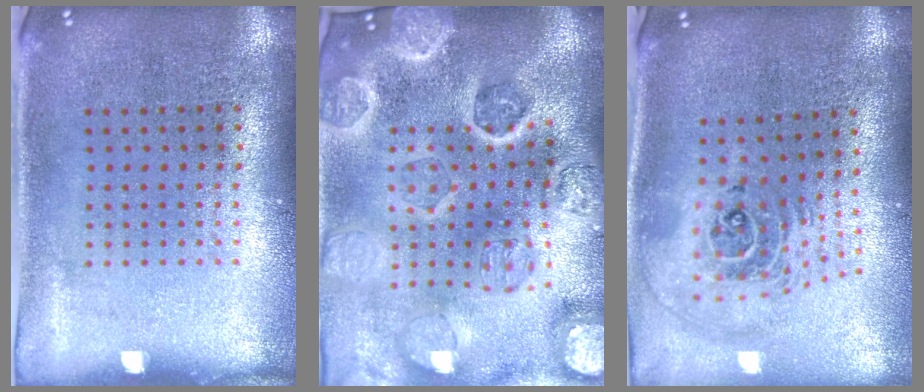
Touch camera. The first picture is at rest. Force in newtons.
{"total": 5.0, "press": 4.4, "slide": 2.4}
{"total": 2.4, "press": 1.8, "slide": 1.7}